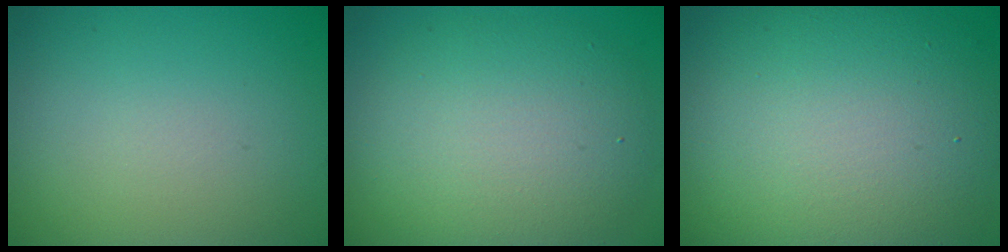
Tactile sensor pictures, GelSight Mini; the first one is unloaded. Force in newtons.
{"total": 8.0, "press": 8.0, "slide": 0.2}
{"total": 12.9, "press": 12.9, "slide": 0.5}